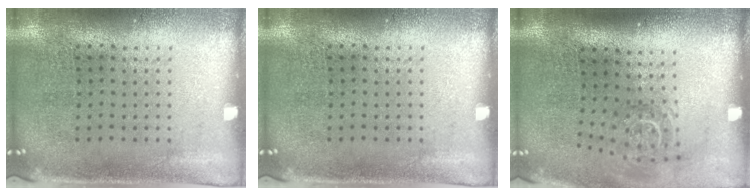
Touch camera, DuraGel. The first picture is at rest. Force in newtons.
{"total": 0.0}
{"total": 1.7, "press": 1.2, "slide": 1.2}